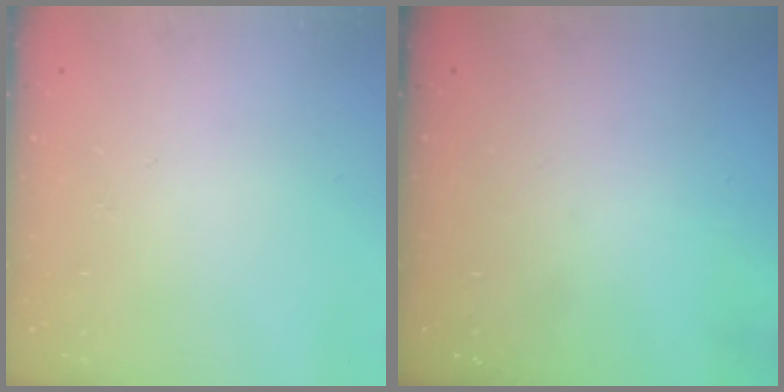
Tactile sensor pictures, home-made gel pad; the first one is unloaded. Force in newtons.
{"total": 0.0}